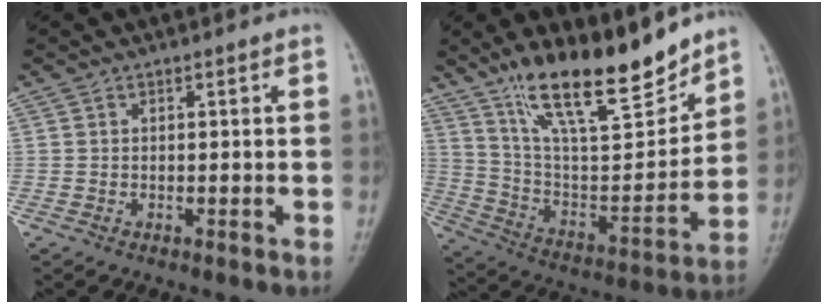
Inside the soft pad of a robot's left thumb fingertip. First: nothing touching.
{"total": 20.7, "force": [15.1, 5.8, 12.9], "torque": [-0.181, -0.078, 0.268]}